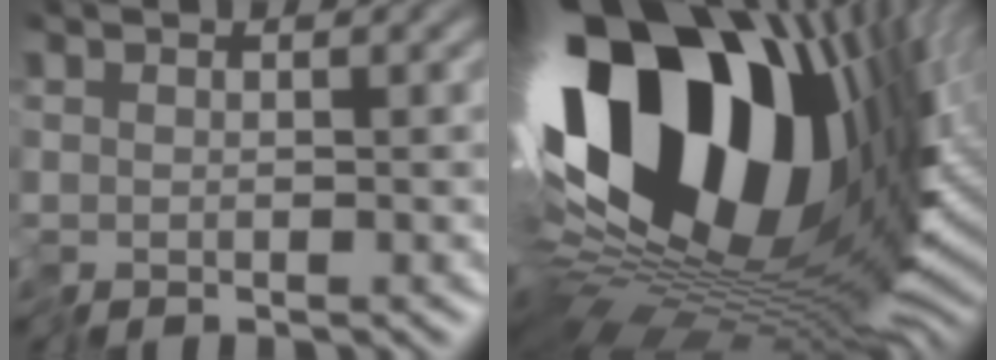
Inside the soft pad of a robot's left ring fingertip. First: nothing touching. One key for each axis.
{"total": 19.7, "fx": 4.6, "fy": 11.3, "fz": 15.5, "tx": -0.291, "ty": -0.018, "tz": 0.080}